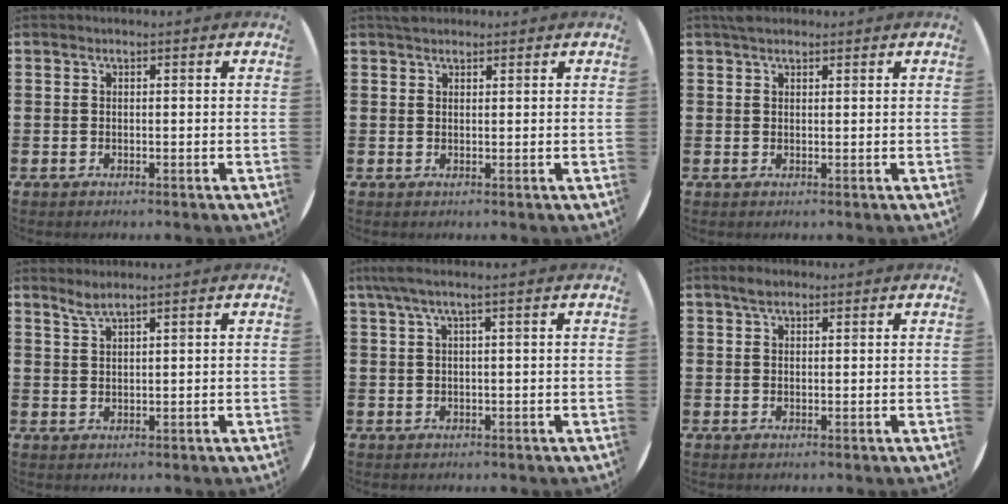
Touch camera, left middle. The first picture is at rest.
{"total": 1.3, "force": [1.2, 0.5, 0.1], "torque": [0.004, 0.000, 0.021]}
{"total": 1.4, "force": [1.2, 0.6, 0.4], "torque": [-0.002, 0.001, 0.021]}
{"total": 2.0, "force": [1.8, -0.1, 0.8], "torque": [-0.018, 0.000, 0.034]}
{"total": 2.1, "force": [0.9, -0.2, 1.9], "torque": [-0.035, -0.001, 0.015]}
{"total": 1.8, "force": [1.3, 0.8, 0.9], "torque": [-0.010, 0.003, 0.022]}